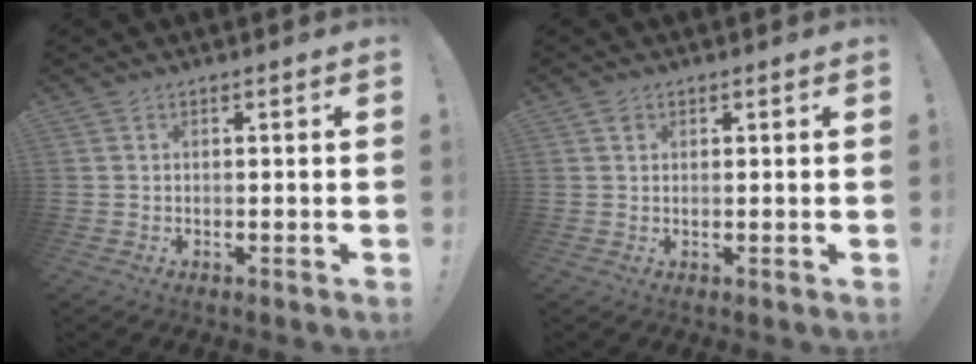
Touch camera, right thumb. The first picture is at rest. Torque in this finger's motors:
{"motor_torque": [-0.13, 0.41, 0.27, 0.02, -0.01]}